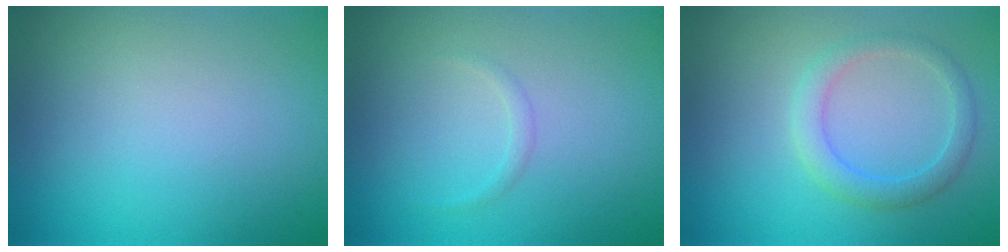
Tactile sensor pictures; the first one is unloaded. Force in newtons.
{"total": 0.6, "press": 0.6, "slide": 0.1}
{"total": 2.4, "press": 2.4, "slide": 0.1}